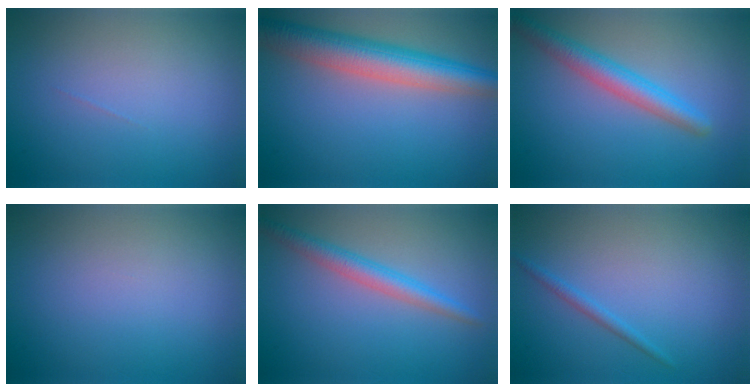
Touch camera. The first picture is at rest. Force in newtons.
{"total": 7.1, "press": 7.1, "slide": 0.1}
{"total": 3.7, "press": 3.7, "slide": 0.1}
{"total": 0.0}
{"total": 2.8, "press": 2.8, "slide": 0.1}
{"total": 1.0, "press": 1.0, "slide": 0.1}